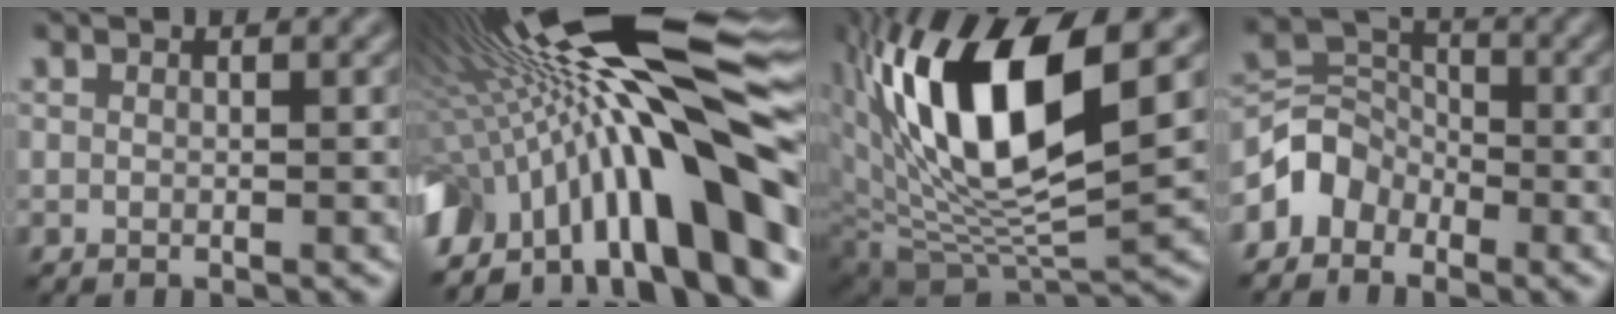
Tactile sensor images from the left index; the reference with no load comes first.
{"total": 20.1, "force": [-0.3, 5.3, 19.4], "torque": [-0.285, 0.013, -0.019]}
{"total": 13.9, "force": [4.5, 5.6, 11.8], "torque": [-0.217, 0.001, 0.084]}
{"total": 3.3, "force": [-2.1, 2.4, 0.8], "torque": [-0.013, 0.008, -0.050]}